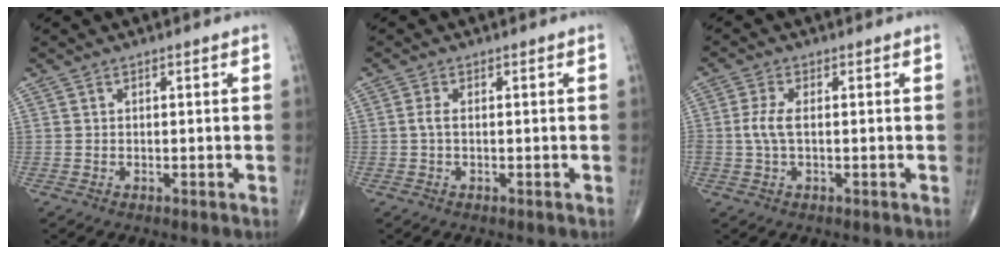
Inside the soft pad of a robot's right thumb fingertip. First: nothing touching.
{"total": 1.5, "force": [-0.1, 0.6, 1.3], "torque": [-0.031, -0.001, -0.002]}
{"total": 3.7, "force": [-0.2, 1.6, 3.4], "torque": [-0.091, 0.002, -0.007]}